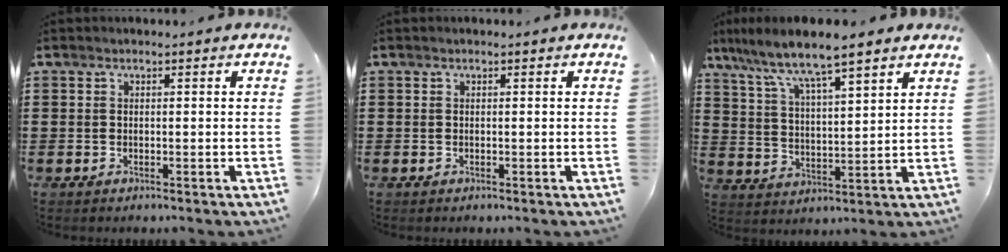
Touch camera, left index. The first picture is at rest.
{"total": 0.0}
{"total": 6.4, "force": [5.4, 0.3, 3.4], "torque": [-0.090, -0.030, 0.087]}